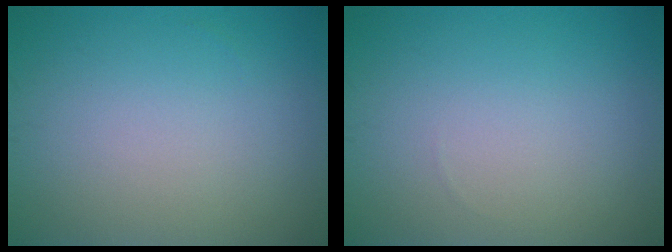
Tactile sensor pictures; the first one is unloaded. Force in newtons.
{"total": 0.0}